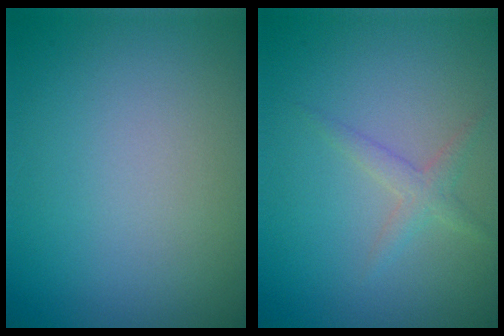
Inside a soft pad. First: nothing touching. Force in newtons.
{"total": 1.5, "press": 1.5, "slide": 0.1}